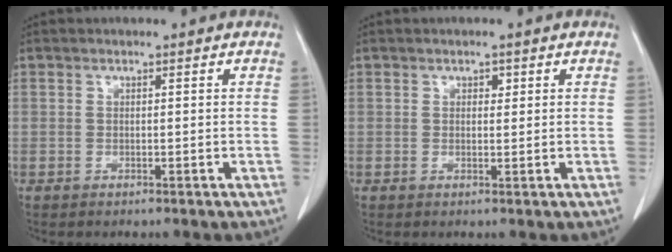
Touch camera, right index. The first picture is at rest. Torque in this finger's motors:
{"motor_torque": [0.16, 0.09, 0.08, 0.02]}